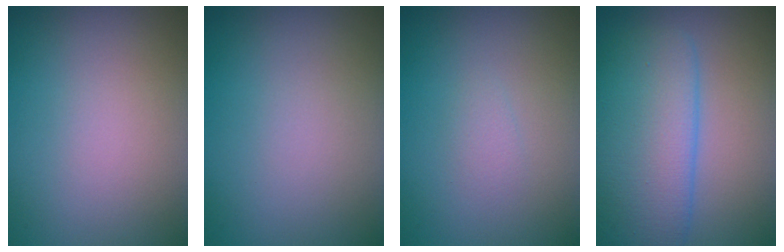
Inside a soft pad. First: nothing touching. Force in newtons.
{"total": 0.0}
{"total": 0.8, "press": 0.8, "slide": 0.1}
{"total": 6.7, "press": 6.7, "slide": 0.2}